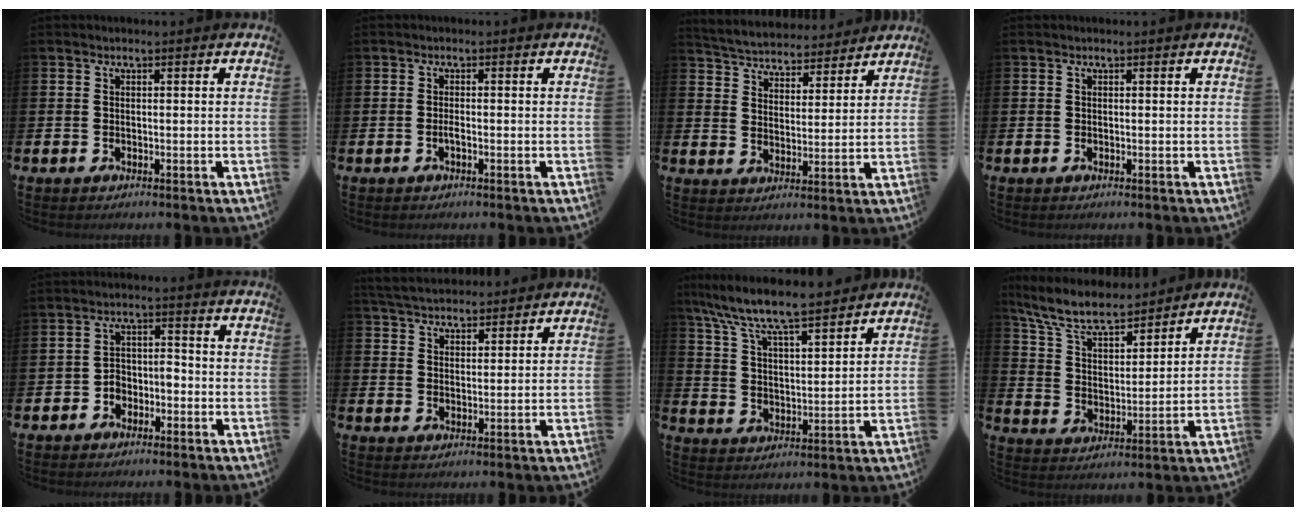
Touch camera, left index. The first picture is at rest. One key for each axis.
{"total": 0.9, "fx": -0.4, "fy": 0.2, "fz": 0.8, "tx": -0.020, "ty": 0.001, "tz": -0.006}
{"total": 4.9, "fx": 4.8, "fy": 1.1, "fz": -0.1, "tx": -0.026, "ty": -0.035, "tz": 0.083}
{"total": 0.0}
{"total": 3.1, "fx": -2.0, "fy": 2.2, "fz": 1.1, "tx": -0.024, "ty": 0.006, "tz": -0.046}
{"total": 4.8, "fx": 4.6, "fy": 1.0, "fz": 0.3, "tx": -0.028, "ty": -0.018, "tz": 0.086}
{"total": 8.6, "fx": 8.1, "fy": 0.7, "fz": 2.9, "tx": -0.093, "ty": -0.052, "tz": 0.142}
{"total": 8.5, "fx": 7.6, "fy": 2.1, "fz": 3.1, "tx": -0.096, "ty": -0.042, "tz": 0.135}